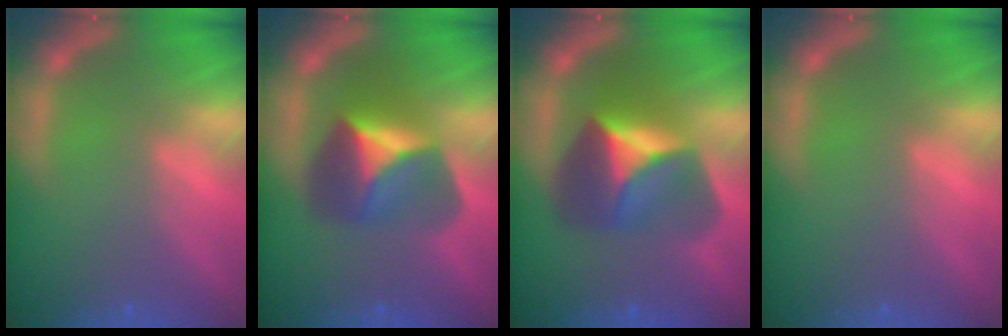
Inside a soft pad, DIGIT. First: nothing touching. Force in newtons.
{"total": 6.4}
{"total": 7.4}
{"total": 0.0}